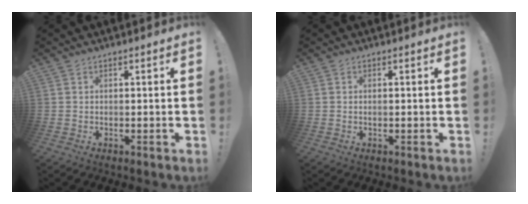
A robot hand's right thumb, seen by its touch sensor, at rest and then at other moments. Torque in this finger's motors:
{"motor_torque": [-0.41, 0.02, -0.01, 0.22, -0.01]}